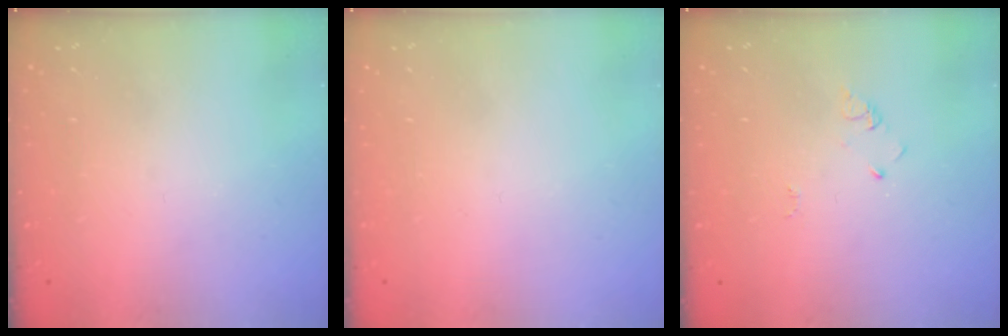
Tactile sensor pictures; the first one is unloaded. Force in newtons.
{"total": 1.7, "press": 1.7, "slide": 0.1}
{"total": 2.9, "press": 2.9, "slide": 0.3}